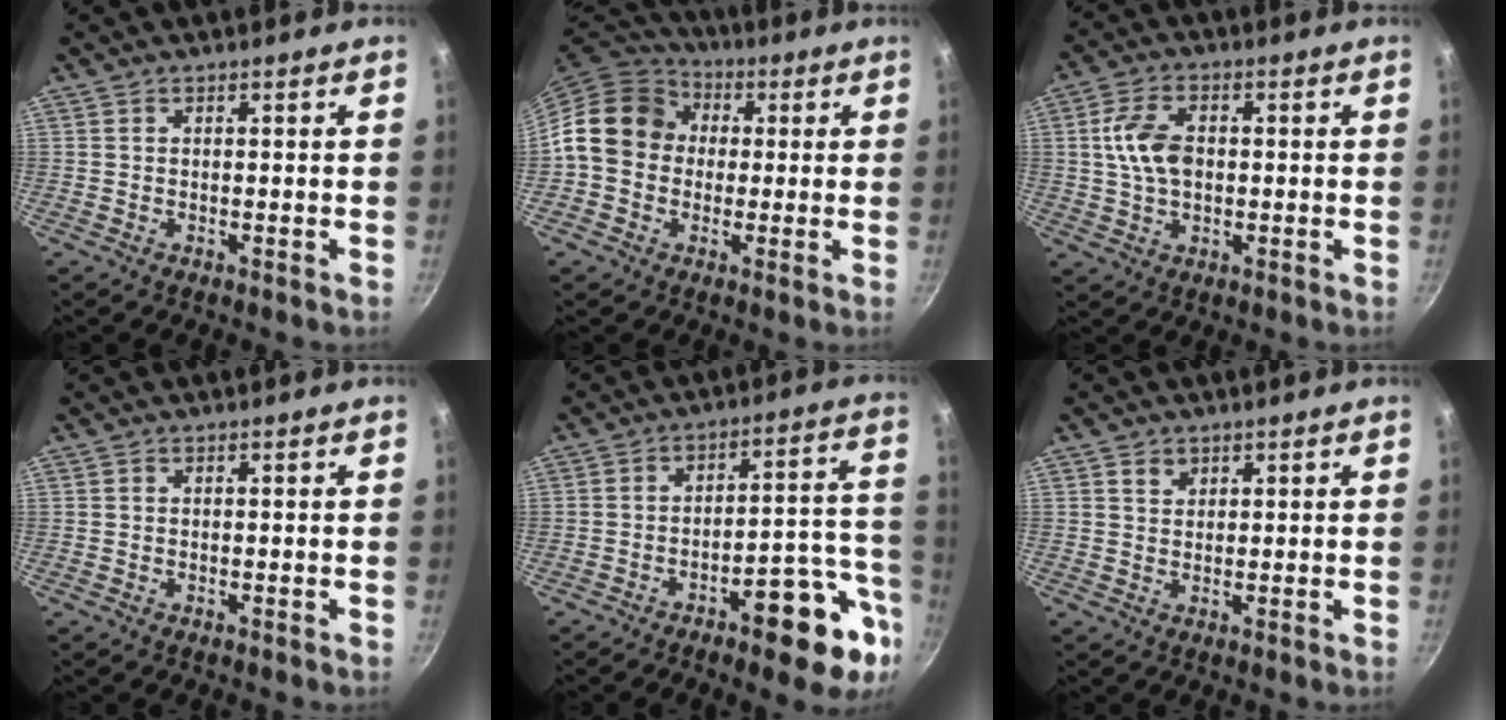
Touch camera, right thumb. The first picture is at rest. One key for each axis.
{"total": 13.8, "fx": 1.1, "fy": 11.7, "fz": 7.2, "tx": -0.089, "ty": 0.030, "tz": -0.002}
{"total": 8.5, "fx": 0.6, "fy": 5.4, "fz": 6.5, "tx": -0.117, "ty": 0.012, "tz": 0.006}
{"total": 0.0}
{"total": 15.2, "fx": -7.3, "fy": 5.4, "fz": 12.1, "tx": -0.118, "ty": 0.056, "tz": -0.099}
{"total": 2.2, "fx": 1.2, "fy": 1.7, "fz": 0.9, "tx": -0.011, "ty": 0.000, "tz": 0.021}